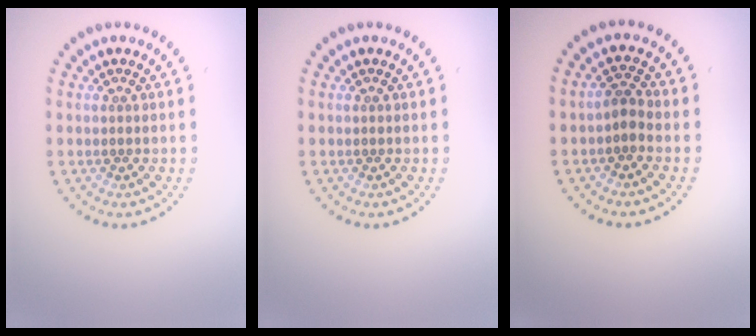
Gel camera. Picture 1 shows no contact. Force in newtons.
{"total": 0.0}
{"total": 1.5, "press": 1.3, "slide": 0.8}